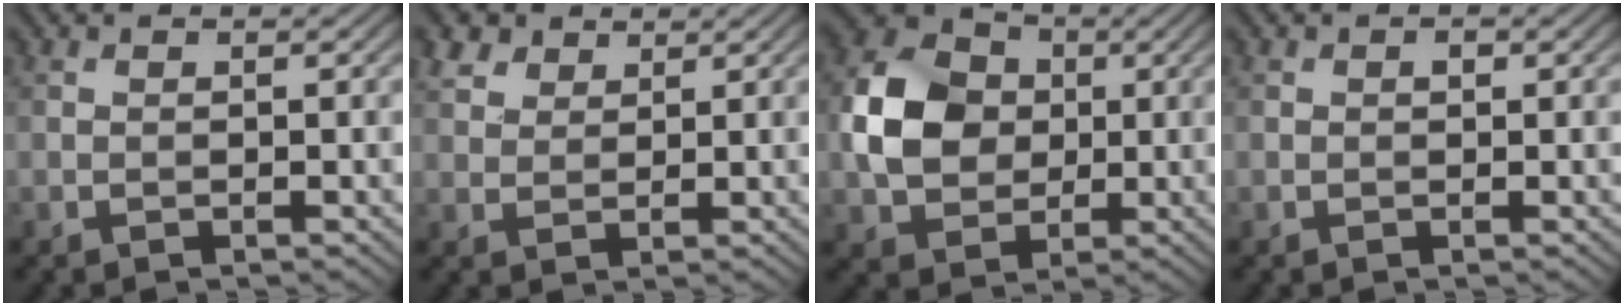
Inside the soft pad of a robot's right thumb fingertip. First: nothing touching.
{"total": 3.7, "force": [2.5, 2.2, 1.5], "torque": [-0.043, 0.009, 0.057]}
{"total": 9.1, "force": [0.5, 7.4, 5.2], "torque": [-0.126, 0.009, 0.006]}
{"total": 0.6, "force": [0.1, 0.4, 0.4], "torque": [-0.003, -0.001, 0.000]}